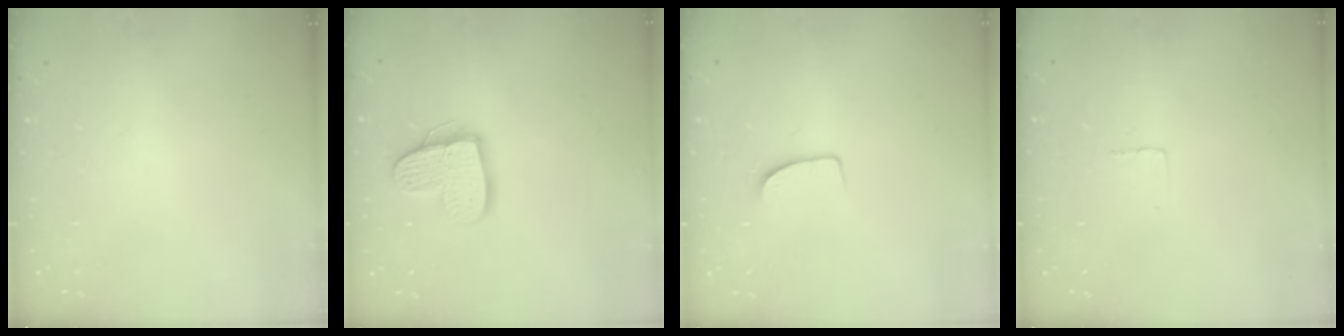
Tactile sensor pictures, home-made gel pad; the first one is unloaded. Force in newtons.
{"total": 13.4, "press": 13.4, "slide": 0.8}
{"total": 6.4, "press": 6.4, "slide": 0.6}
{"total": 2.4, "press": 2.4, "slide": 0.1}